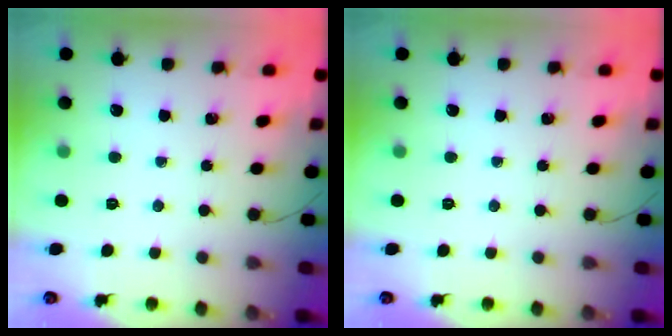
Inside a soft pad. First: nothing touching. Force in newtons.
{"total": 0.0}